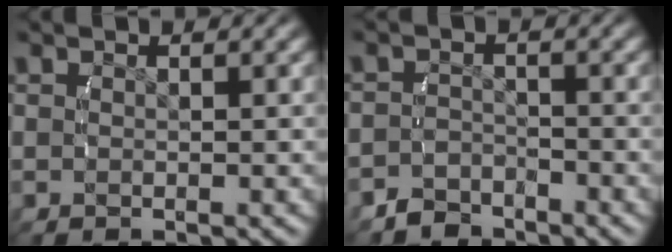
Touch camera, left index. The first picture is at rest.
{"total": 2.9, "force": [-2.6, 1.2, 0.1], "torque": [-0.001, -0.013, -0.044]}